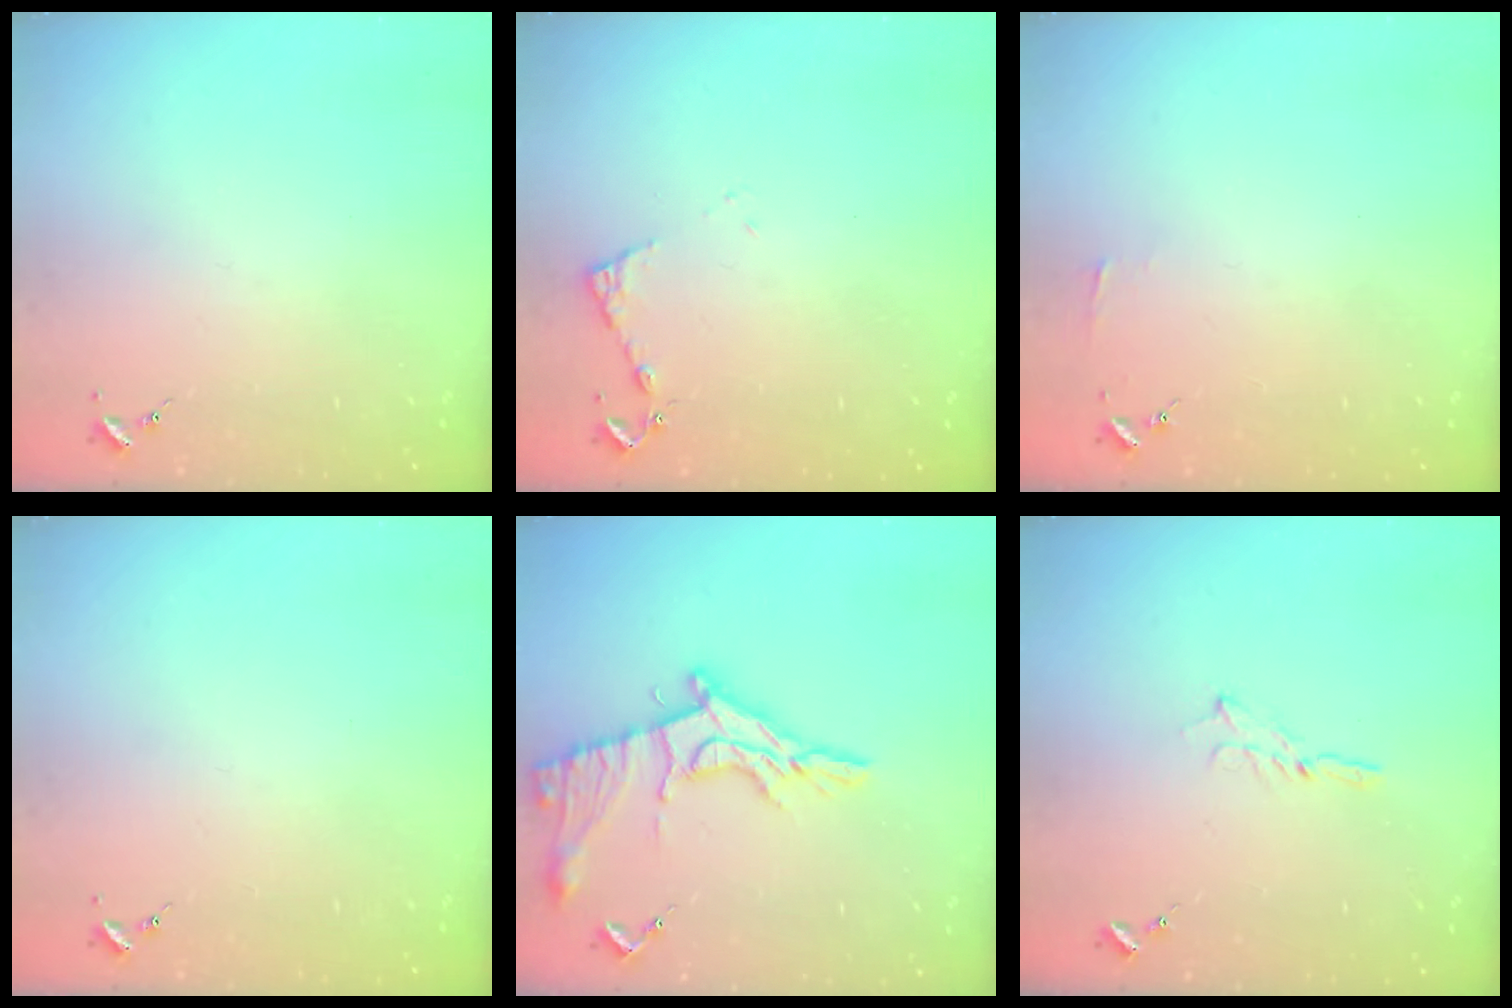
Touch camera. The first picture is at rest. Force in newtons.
{"total": 6.2, "press": 6.2, "slide": 0.8}
{"total": 2.9, "press": 2.9, "slide": 0.3}
{"total": 0.0}
{"total": 17.8, "press": 17.8, "slide": 1.2}
{"total": 2.0, "press": 2.0, "slide": 0.2}